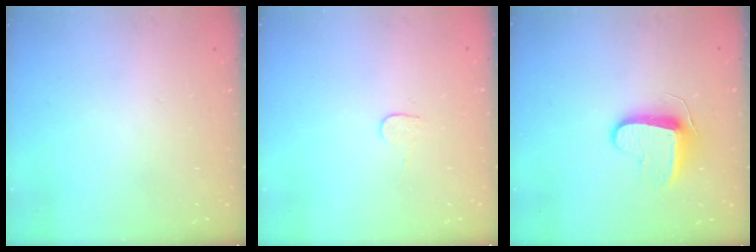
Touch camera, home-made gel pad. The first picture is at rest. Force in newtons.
{"total": 4.9, "press": 4.9, "slide": 0.3}
{"total": 9.5, "press": 9.5, "slide": 0.3}